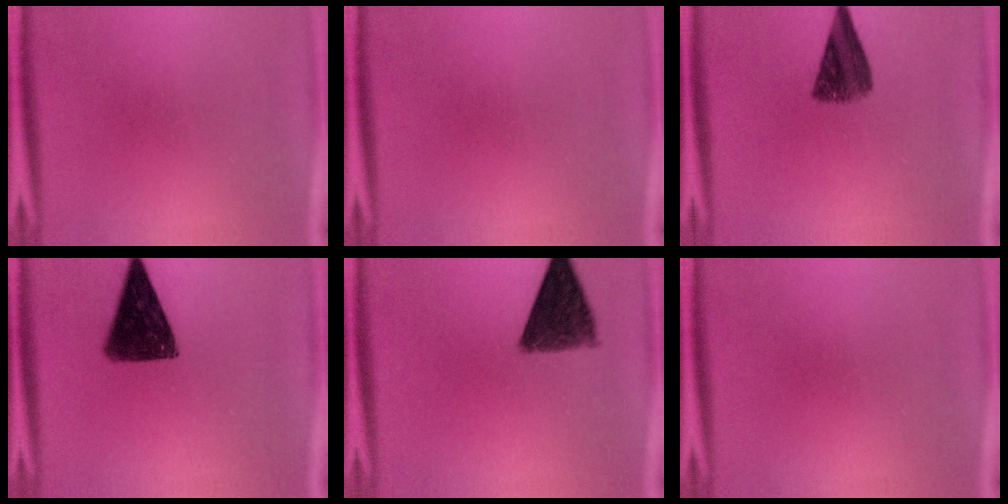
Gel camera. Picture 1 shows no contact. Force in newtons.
{"total": 0.0}
{"total": 7.3}
{"total": 12.3}
{"total": 10.1}
{"total": 0.0}